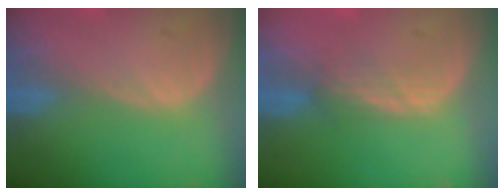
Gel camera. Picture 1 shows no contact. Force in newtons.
{"total": 2.5, "press": 2.3, "slide": 0.9}